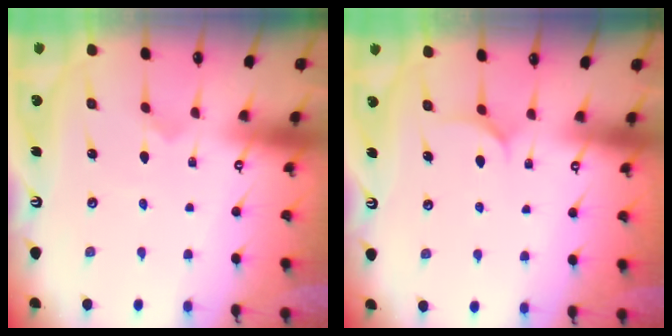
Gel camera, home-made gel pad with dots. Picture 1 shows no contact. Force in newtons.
{"total": 5.1, "press": 5.1, "slide": 0.5}